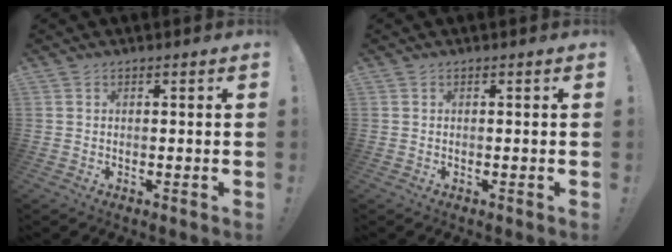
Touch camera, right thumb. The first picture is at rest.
{"total": 0.0}